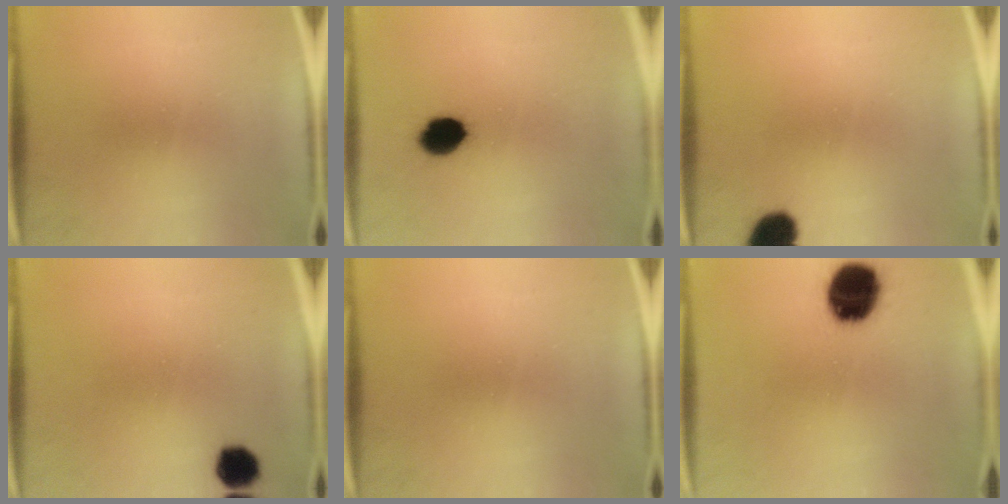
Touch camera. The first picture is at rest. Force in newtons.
{"total": 7.0}
{"total": 6.6}
{"total": 4.4}
{"total": 0.0}
{"total": 15.0}